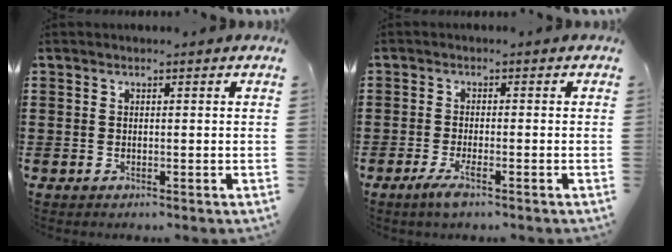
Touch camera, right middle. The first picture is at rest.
{"total": 3.7, "force": [-2.0, 0.2, 3.0], "torque": [-0.071, -0.013, -0.041]}